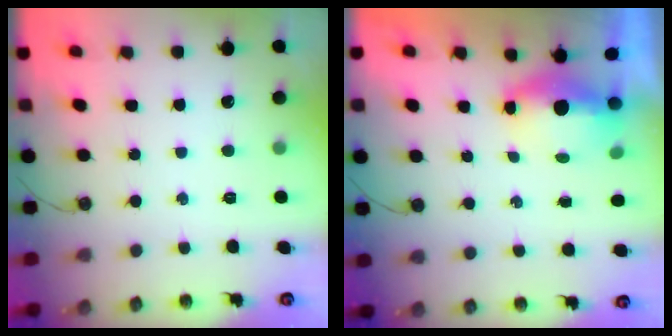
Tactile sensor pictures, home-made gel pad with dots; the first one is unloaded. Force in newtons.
{"total": 5.6, "press": 5.6, "slide": 0.7}